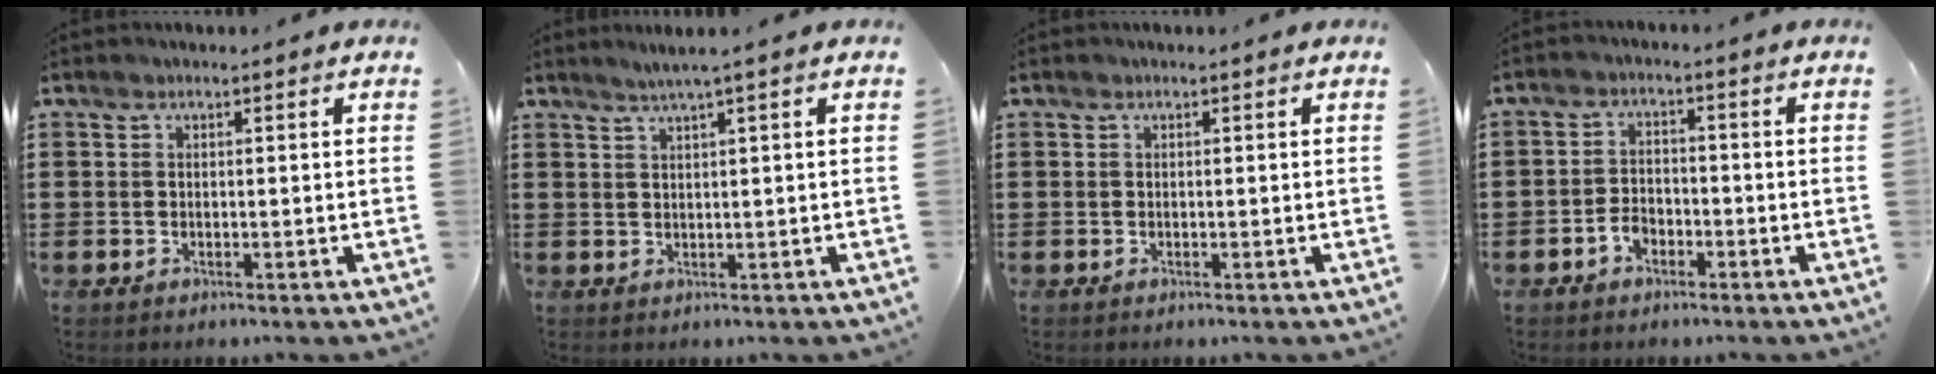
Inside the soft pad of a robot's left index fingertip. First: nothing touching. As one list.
[{"total": 1.8, "force": [1.0, -0.4, 1.4], "torque": [-0.027, -0.003, 0.019]}, {"total": 0.0}, {"total": 2.7, "force": [-1.7, 1.8, 1.2], "torque": [-0.027, 0.003, -0.035]}]